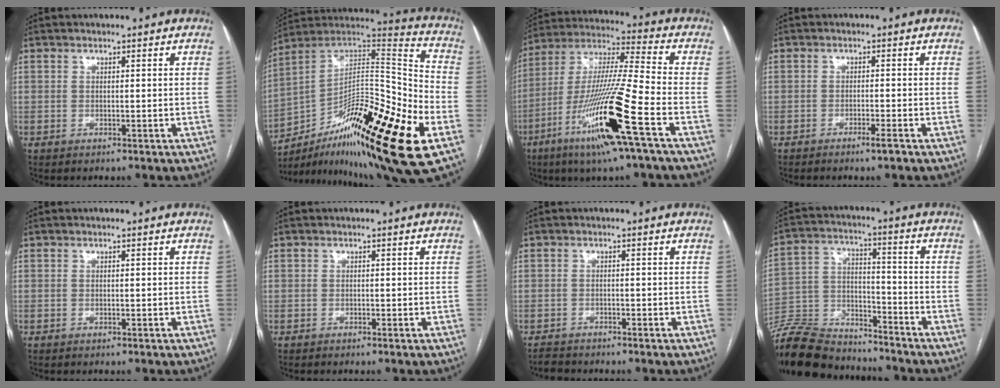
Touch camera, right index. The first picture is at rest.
{"total": 28.8, "force": [-13.0, 4.0, 25.4], "torque": [-0.367, -0.001, -0.209]}
{"total": 19.1, "force": [-8.2, -0.6, 17.2], "torque": [-0.356, -0.031, -0.160]}
{"total": 2.0, "force": [-1.5, -0.2, 1.4], "torque": [-0.025, -0.002, -0.025]}
{"total": 0.0}
{"total": 0.0}
{"total": 1.7, "force": [-1.7, 0.4, -0.4], "torque": [0.003, -0.007, -0.030]}
{"total": 16.4, "force": [-15.3, 4.5, 3.9], "torque": [-0.084, 0.019, -0.264]}